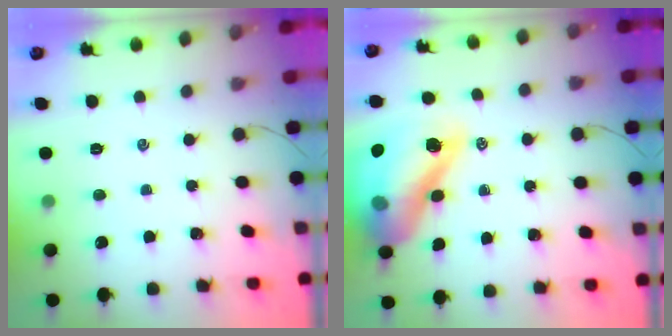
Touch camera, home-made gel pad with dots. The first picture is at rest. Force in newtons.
{"total": 22.9, "press": 22.3, "slide": 5.0}